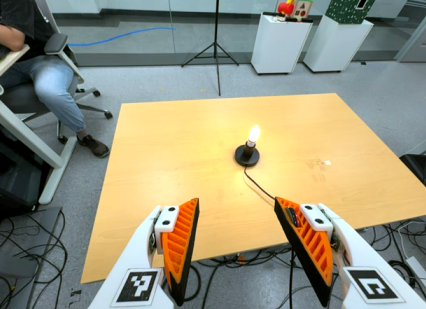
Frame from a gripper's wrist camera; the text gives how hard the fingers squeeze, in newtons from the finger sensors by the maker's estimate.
{"total": 0.0}